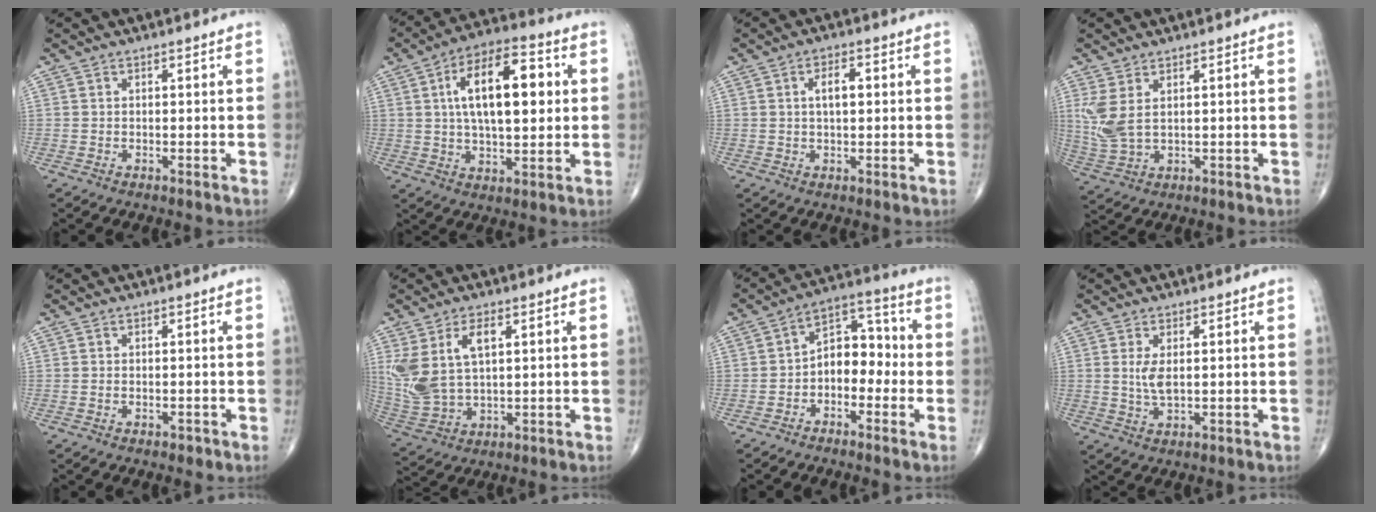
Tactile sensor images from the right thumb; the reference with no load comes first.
{"total": 16.9, "force": [3.3, 7.7, 14.6], "torque": [-0.222, 0.013, 0.050]}
{"total": 4.1, "force": [0.8, 1.9, 3.5], "torque": [-0.056, 0.004, 0.013]}
{"total": 6.2, "force": [1.9, 2.9, 5.1], "torque": [-0.127, -0.006, 0.052]}
{"total": 1.0, "force": [-0.5, 0.6, 0.6], "torque": [-0.010, 0.007, -0.004]}
{"total": 11.9, "force": [3.9, 6.3, 9.3], "torque": [-0.203, -0.004, 0.091]}
{"total": 8.9, "force": [-1.8, 6.0, 6.2], "torque": [-0.062, 0.045, -0.046]}
{"total": 3.7, "force": [0.7, 1.5, 3.3], "torque": [-0.068, -0.009, 0.020]}